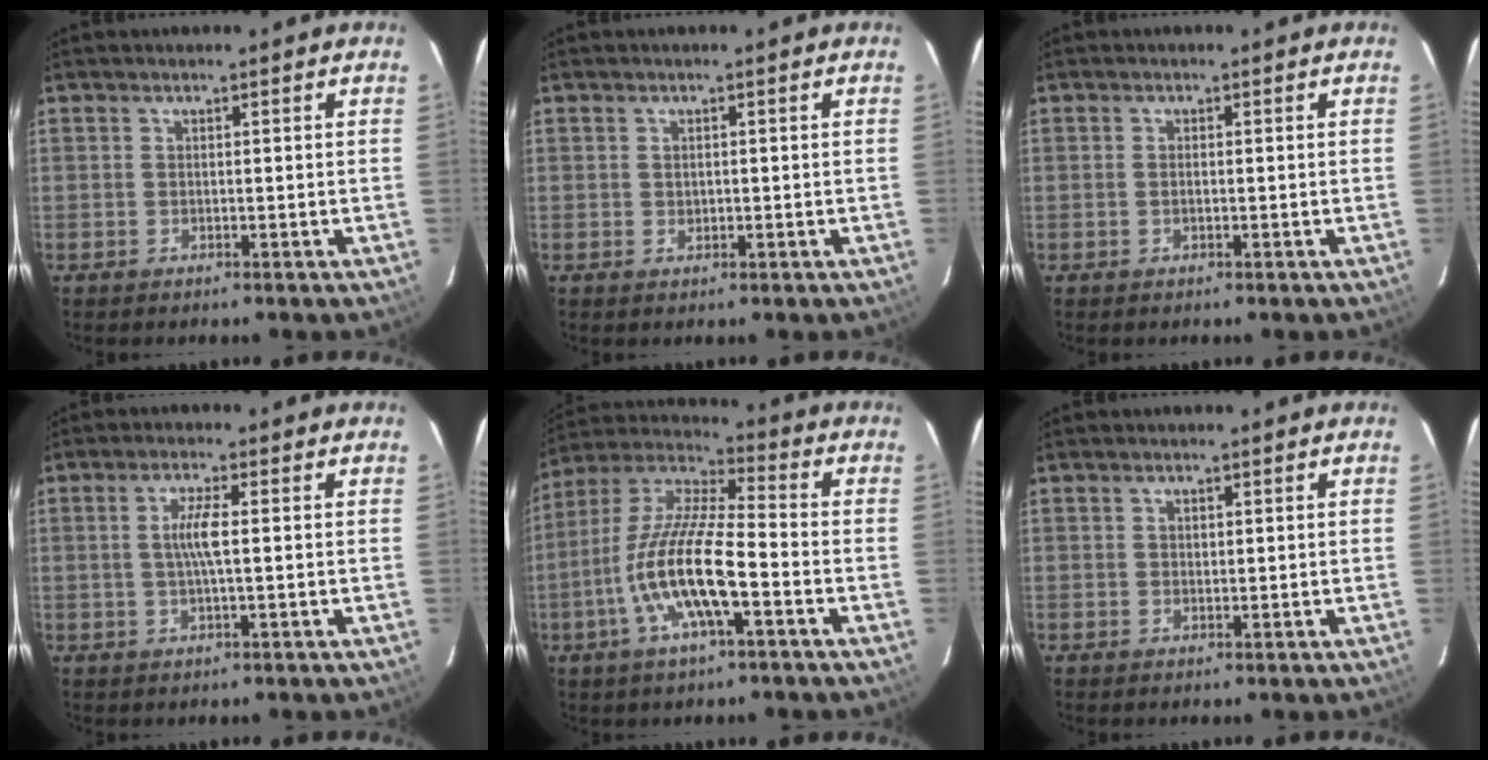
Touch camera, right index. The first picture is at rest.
{"total": 1.0, "force": [0.2, 0.9, 0.2], "torque": [-0.002, 0.000, 0.005]}
{"total": 0.8, "force": [-0.1, 0.3, 0.7], "torque": [-0.015, 0.001, -0.004]}
{"total": 4.3, "force": [0.1, 0.3, 4.2], "torque": [-0.081, 0.001, 0.002]}
{"total": 15.2, "force": [-5.3, 3.6, 13.7], "torque": [-0.276, -0.008, -0.108]}
{"total": 0.9, "force": [0.3, 0.7, 0.5], "torque": [-0.007, 0.004, 0.006]}